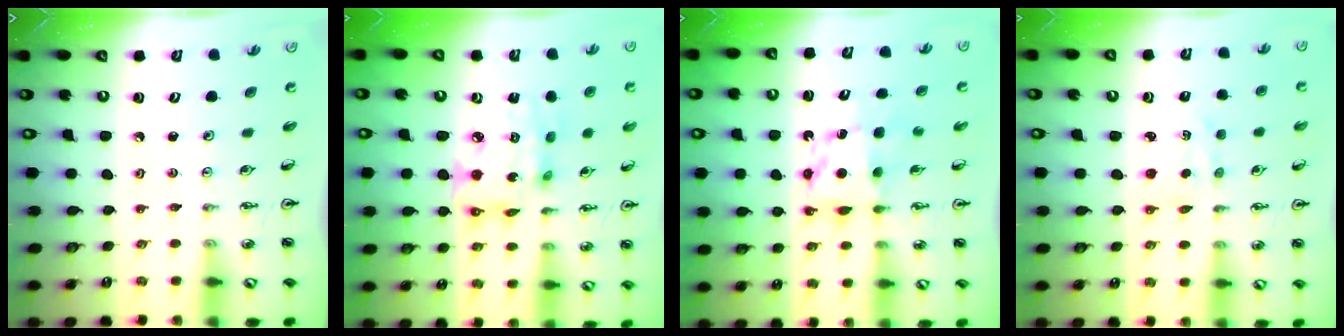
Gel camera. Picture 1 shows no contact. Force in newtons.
{"total": 12.8, "press": 12.7, "slide": 1.7}
{"total": 7.2, "press": 7.2, "slide": 0.4}
{"total": 2.4, "press": 2.4, "slide": 0.3}